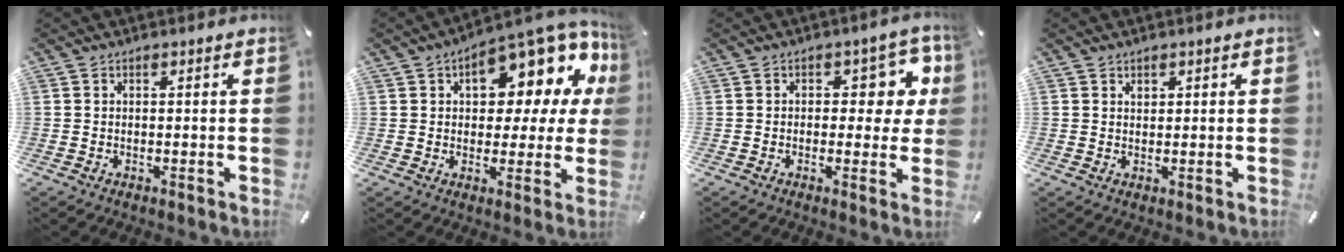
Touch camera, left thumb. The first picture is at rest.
{"total": 14.4, "force": [8.1, 7.1, 9.5], "torque": [-0.120, -0.073, 0.133]}
{"total": 8.8, "force": [1.9, 5.2, 6.8], "torque": [-0.076, -0.003, 0.026]}
{"total": 1.2, "force": [0.7, 1.0, 0.2], "torque": [0.003, -0.003, 0.012]}